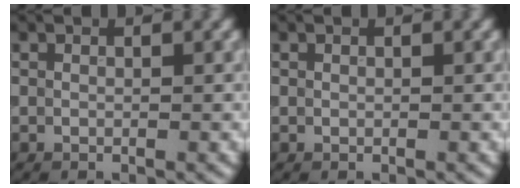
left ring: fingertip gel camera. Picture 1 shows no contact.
{"total": 0.0}